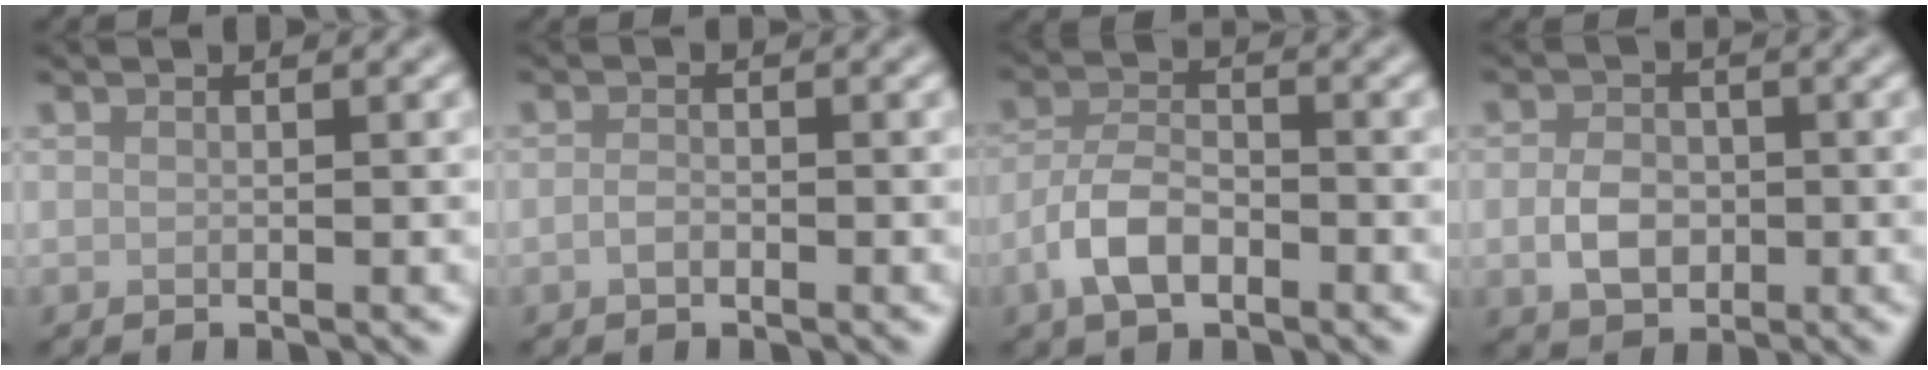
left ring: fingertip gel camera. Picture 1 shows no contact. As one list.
[{"total": 1.0, "force": [-0.5, 0.6, 0.7], "torque": [-0.017, -0.001, -0.012]}, {"total": 4.4, "force": [-2.3, 2.2, 3.0], "torque": [-0.053, 0.004, -0.052]}, {"total": 3.5, "force": [-0.6, 2.6, 2.2], "torque": [-0.043, -0.001, -0.015]}]